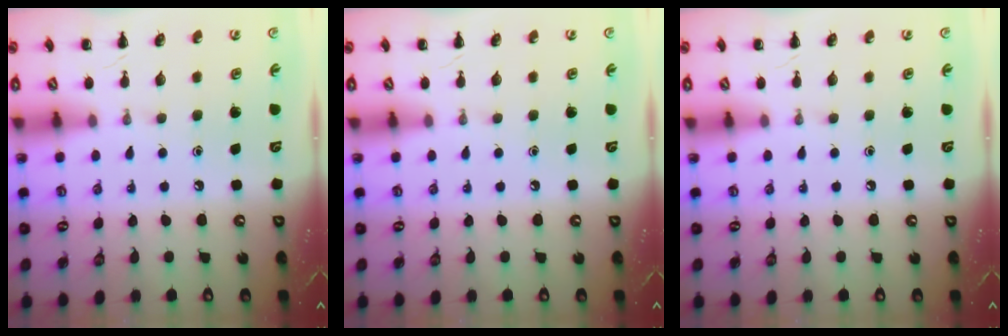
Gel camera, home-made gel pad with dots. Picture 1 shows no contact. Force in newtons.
{"total": 0.0}
{"total": 0.0}